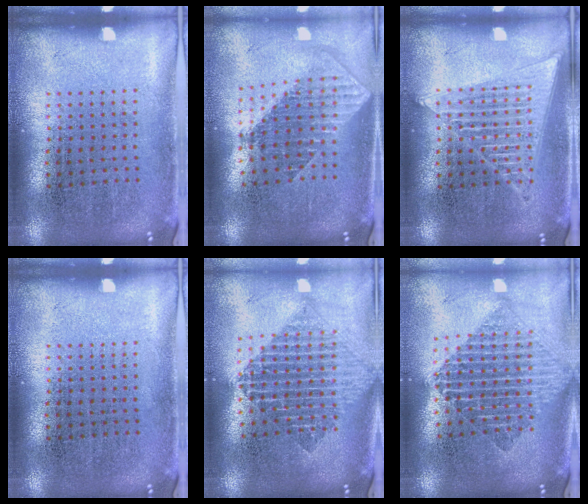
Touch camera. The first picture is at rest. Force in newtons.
{"total": 1.9, "press": 1.5, "slide": 1.1}
{"total": 1.5, "press": 1.5, "slide": 0.1}
{"total": 0.0}
{"total": 1.9, "press": 1.6, "slide": 1.1}
{"total": 1.9, "press": 1.6, "slide": 1.0}